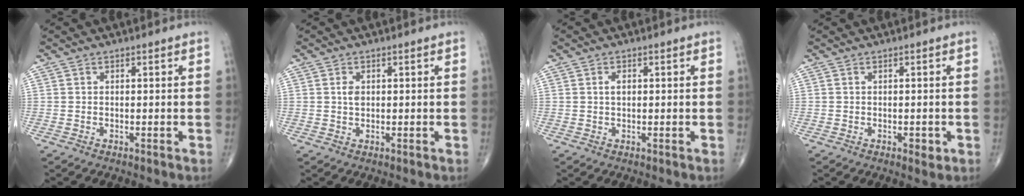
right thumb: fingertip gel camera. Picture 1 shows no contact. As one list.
[{"total": 1.7, "force": [0.3, 1.1, 1.2], "torque": [-0.017, -0.001, 0.005]}, {"total": 1.6, "force": [0.3, 0.9, 1.2], "torque": [-0.020, 0.003, 0.004]}, {"total": 1.8, "force": [-0.5, 0.9, 1.5], "torque": [-0.017, -0.002, -0.005]}]